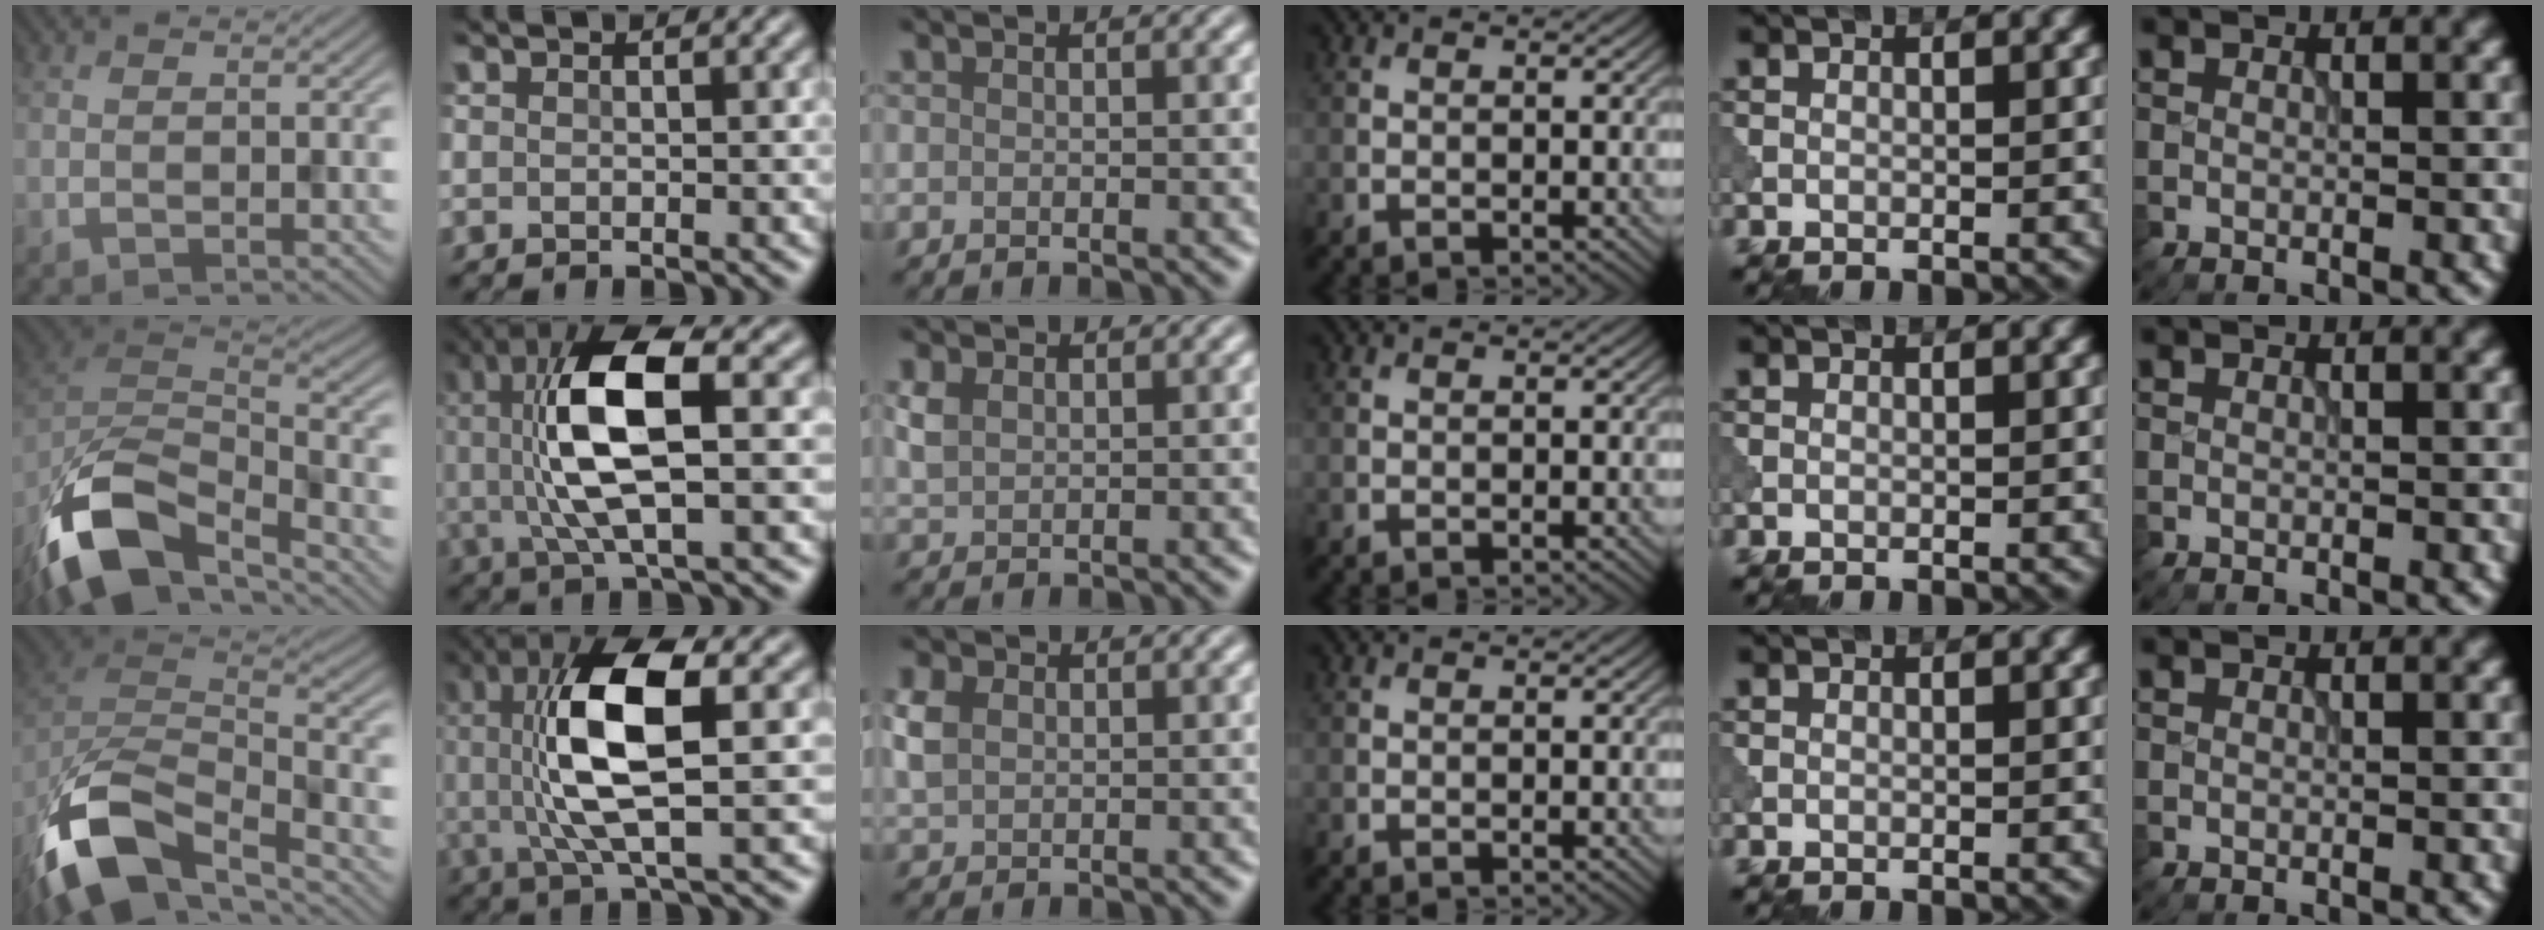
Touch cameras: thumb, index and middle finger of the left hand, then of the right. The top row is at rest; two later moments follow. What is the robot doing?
{"motion": "shake", "object": "bell"}